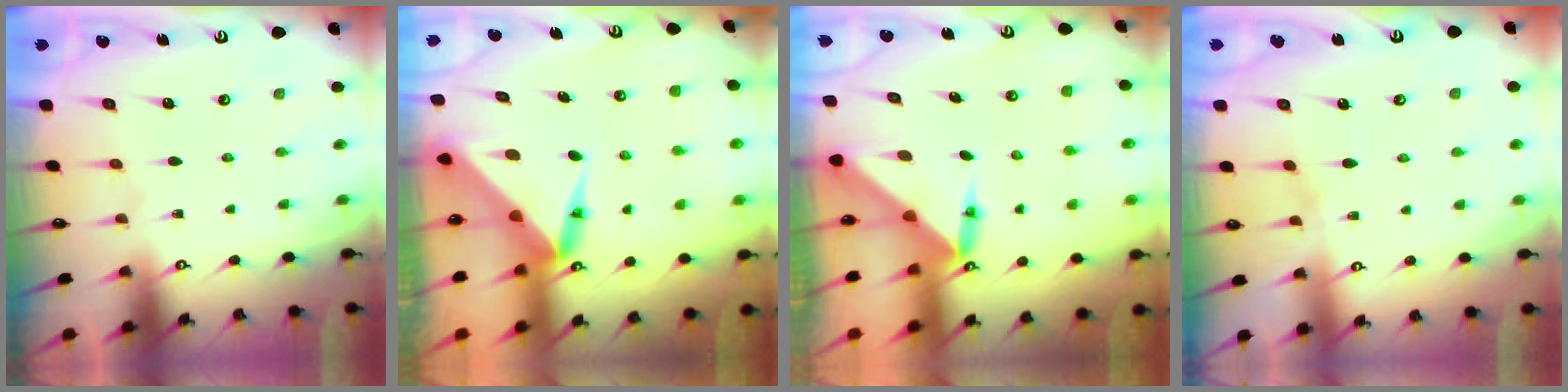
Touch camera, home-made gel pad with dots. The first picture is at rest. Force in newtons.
{"total": 4.7, "press": 4.7, "slide": 0.2}
{"total": 3.5, "press": 3.5, "slide": 0.2}
{"total": 2.8, "press": 2.8, "slide": 0.5}